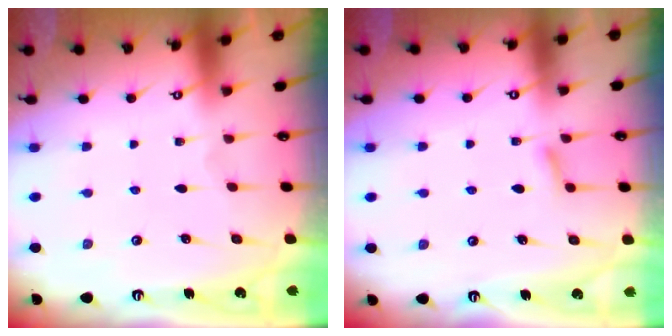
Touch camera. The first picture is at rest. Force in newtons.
{"total": 4.7, "press": 4.6, "slide": 0.6}